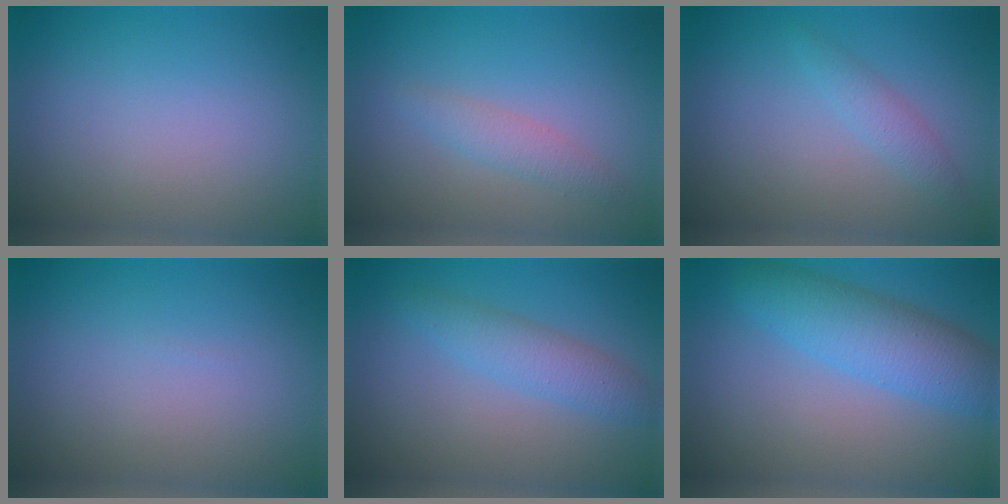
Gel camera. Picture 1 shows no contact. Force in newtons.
{"total": 1.7, "press": 1.7, "slide": 0.1}
{"total": 1.5, "press": 1.5, "slide": 0.0}
{"total": 0.0}
{"total": 2.9, "press": 2.9, "slide": 0.0}
{"total": 5.6, "press": 5.6, "slide": 0.1}